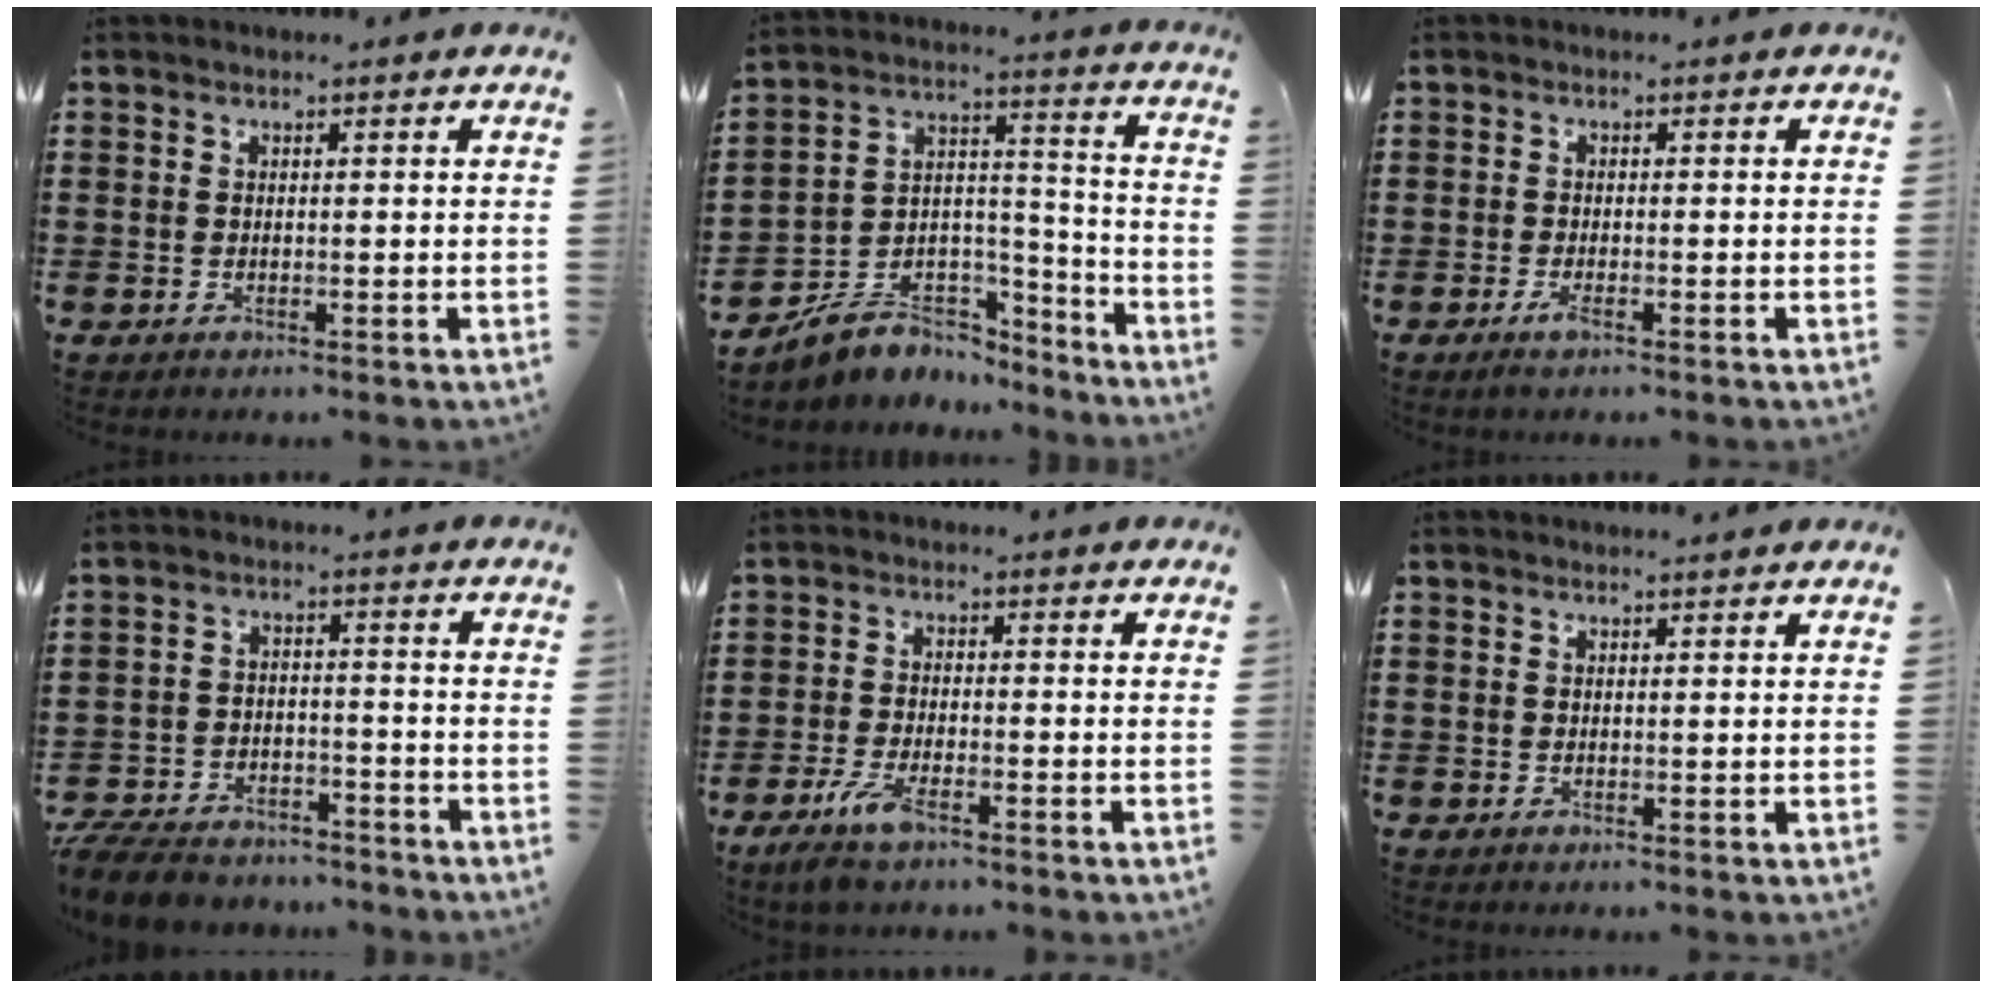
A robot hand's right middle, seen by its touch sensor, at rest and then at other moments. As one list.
[{"total": 6.2, "force": [-5.0, 3.7, -0.4], "torque": [-0.011, 0.002, -0.096]}, {"total": 2.1, "force": [-1.0, 0.4, 1.9], "torque": [-0.045, -0.007, -0.022]}, {"total": 6.9, "force": [-6.5, 1.6, 1.6], "torque": [-0.042, 0.010, -0.131]}, {"total": 5.1, "force": [-3.4, 1.3, 3.7], "torque": [-0.085, -0.010, -0.066]}, {"total": 0.6, "force": [0.6, -0.1, 0.0], "torque": [0.000, -0.002, 0.011]}]